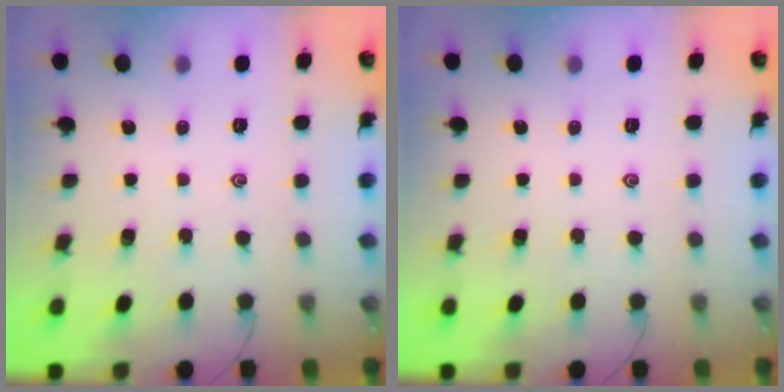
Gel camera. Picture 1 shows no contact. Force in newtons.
{"total": 0.0}